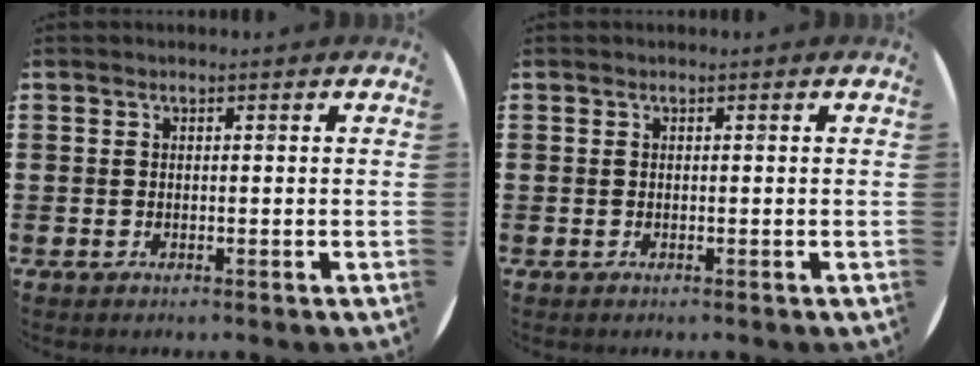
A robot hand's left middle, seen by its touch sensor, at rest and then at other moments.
{"total": 0.0}